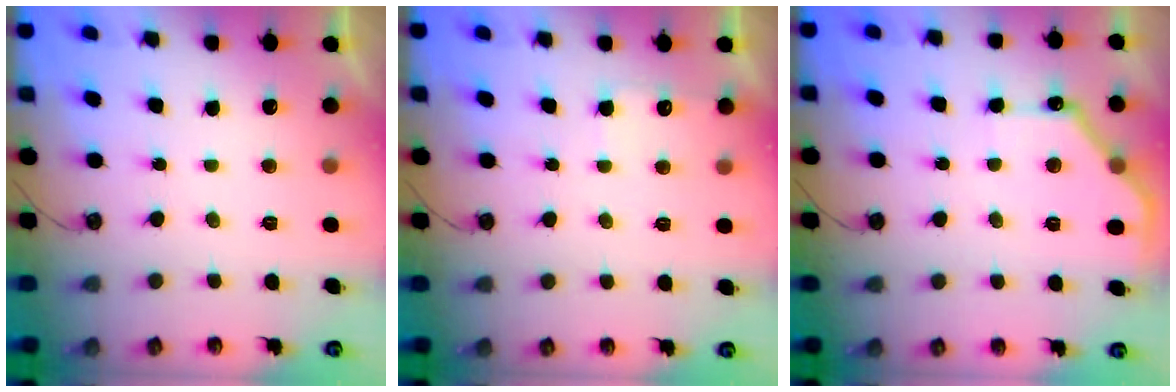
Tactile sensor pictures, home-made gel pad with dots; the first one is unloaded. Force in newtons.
{"total": 4.7, "press": 4.6, "slide": 0.8}
{"total": 12.1, "press": 12.1, "slide": 0.7}